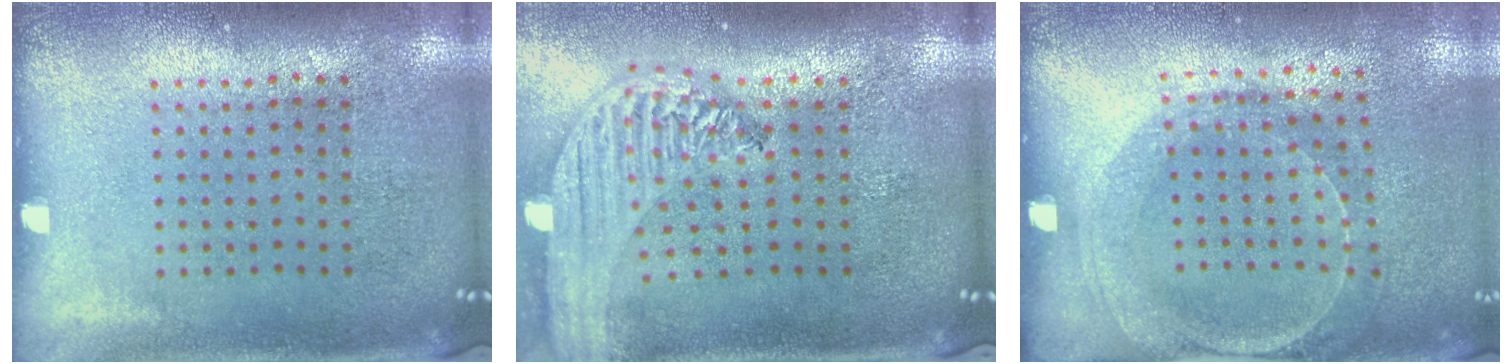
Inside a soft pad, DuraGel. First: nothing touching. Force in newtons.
{"total": 2.4, "press": 2.1, "slide": 1.3}
{"total": 1.6, "press": 1.5, "slide": 0.4}